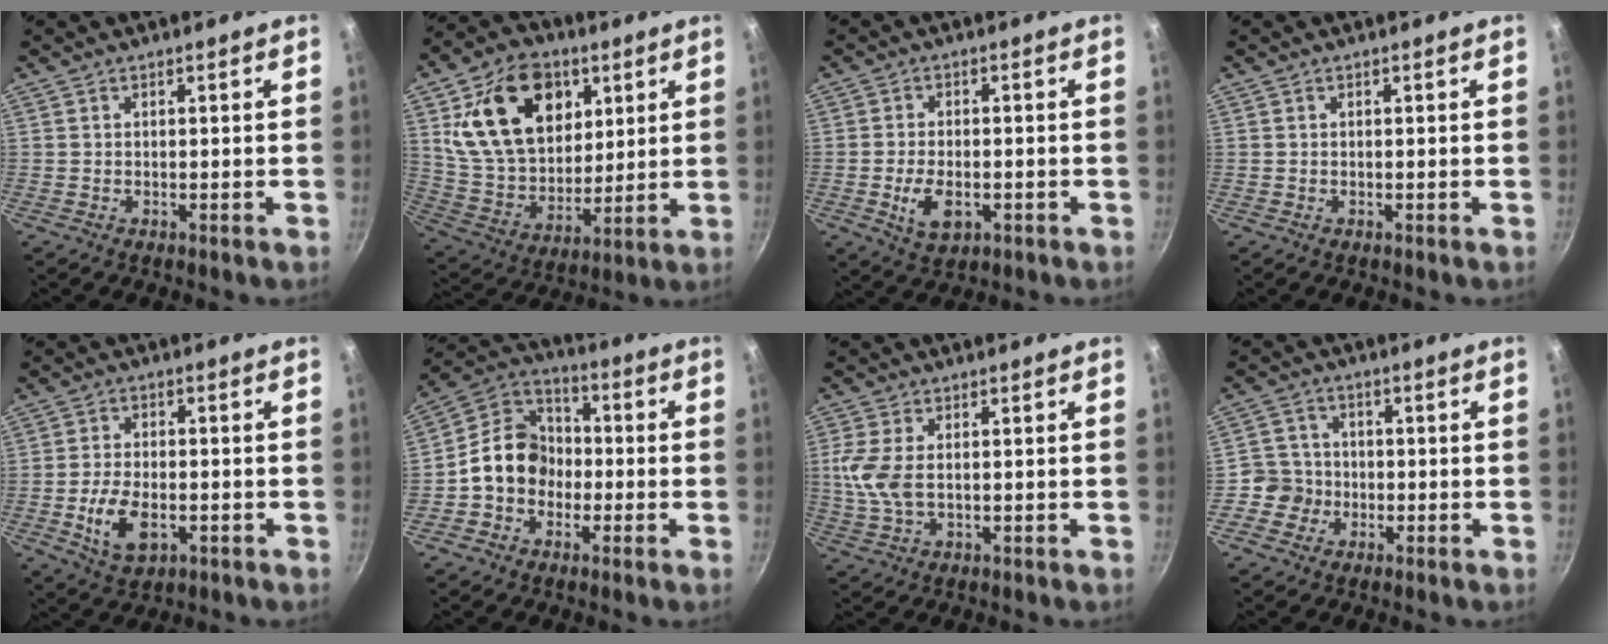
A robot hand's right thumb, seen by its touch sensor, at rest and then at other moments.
{"total": 22.5, "force": [8.3, 15.3, 14.2], "torque": [-0.214, -0.024, 0.152]}
{"total": 6.7, "force": [-2.0, 3.8, 5.1], "torque": [-0.090, 0.004, -0.028]}
{"total": 0.0}
{"total": 8.9, "force": [-2.6, 5.0, 6.9], "torque": [-0.127, 0.008, -0.043]}
{"total": 11.9, "force": [-2.0, 10.0, 6.1], "torque": [-0.063, 0.044, -0.055]}
{"total": 6.9, "force": [0.5, 3.8, 5.7], "torque": [-0.125, 0.000, 0.011]}
{"total": 5.4, "force": [-1.7, 5.0, 0.7], "torque": [0.016, 0.019, -0.043]}